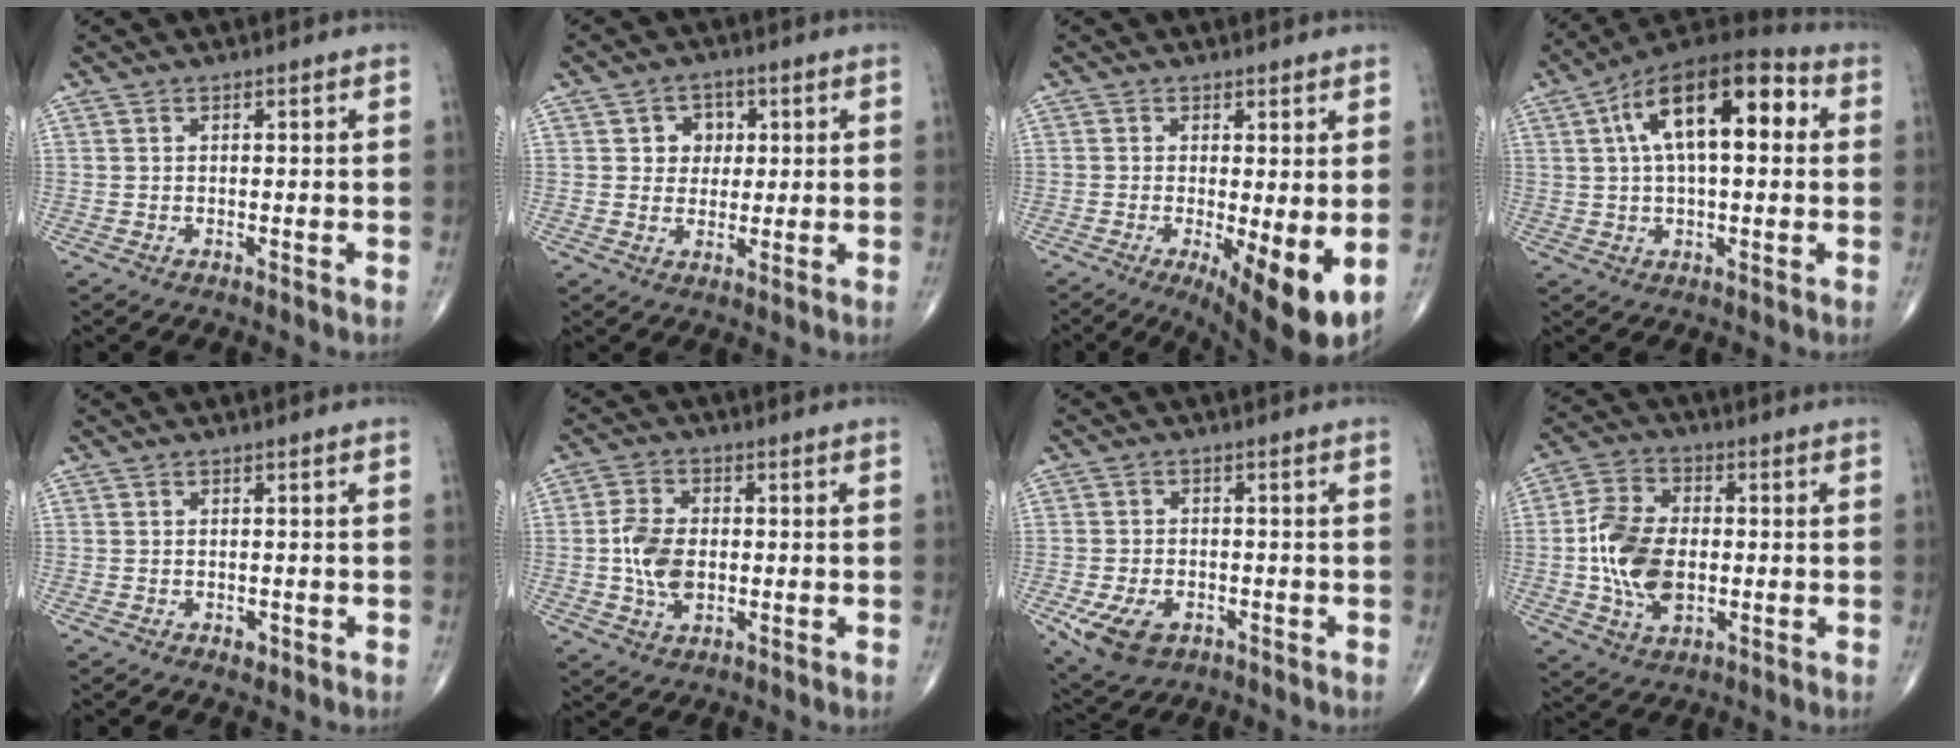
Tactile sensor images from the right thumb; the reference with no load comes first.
{"total": 5.2, "force": [1.3, 4.5, 2.3], "torque": [0.002, 0.002, 0.014]}
{"total": 10.0, "force": [-2.1, 2.8, 9.4], "torque": [-0.140, -0.024, -0.027]}
{"total": 18.5, "force": [4.6, 8.4, 15.8], "torque": [-0.240, 0.030, 0.064]}
{"total": 1.2, "force": [-0.6, 0.8, 0.7], "torque": [-0.007, 0.000, -0.007]}
{"total": 7.8, "force": [-0.5, 5.1, 5.9], "torque": [-0.109, 0.003, -0.010]}
{"total": 8.1, "force": [-3.5, 5.2, 5.1], "torque": [-0.093, 0.006, -0.053]}
{"total": 13.0, "force": [-1.0, 8.2, 10.0], "torque": [-0.182, 0.010, -0.018]}